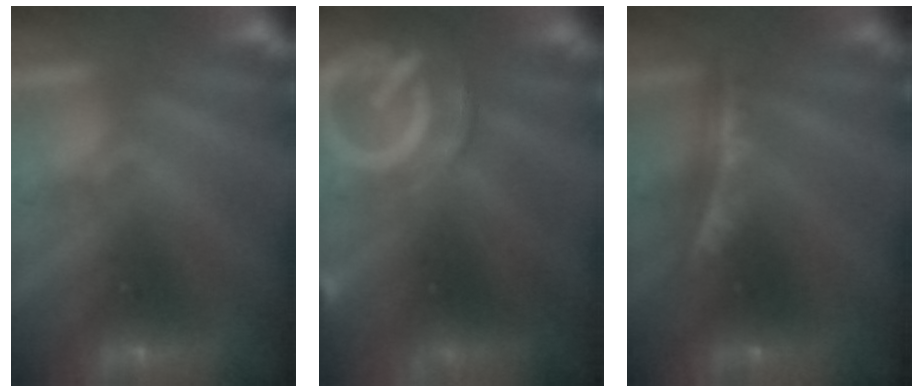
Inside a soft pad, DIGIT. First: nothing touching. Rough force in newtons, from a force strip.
{"total": 7.6}
{"total": 7.9}